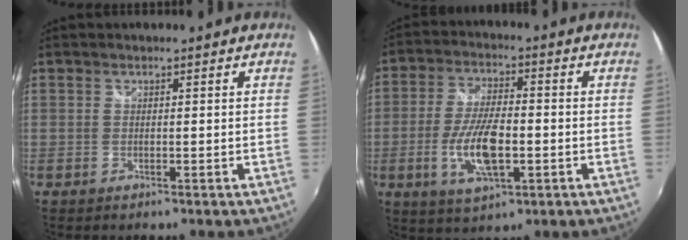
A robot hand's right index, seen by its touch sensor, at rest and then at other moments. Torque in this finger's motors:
{"motor_torque": [2.14, 0.00, 1.04, 0.21]}